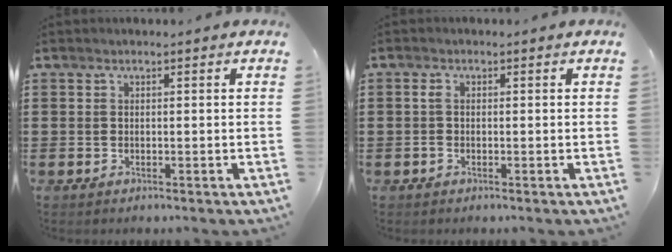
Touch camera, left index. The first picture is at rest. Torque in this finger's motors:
{"motor_torque": [-0.18, 0.38, 0.02, 0.00]}